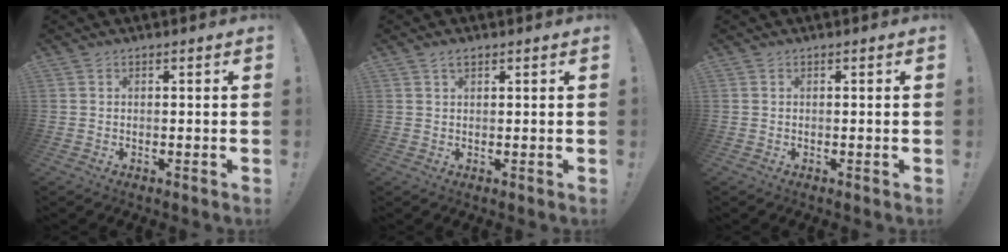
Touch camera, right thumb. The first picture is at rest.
{"total": 1.7, "force": [1.1, 0.7, 1.2], "torque": [-0.022, 0.000, 0.019]}
{"total": 0.0}